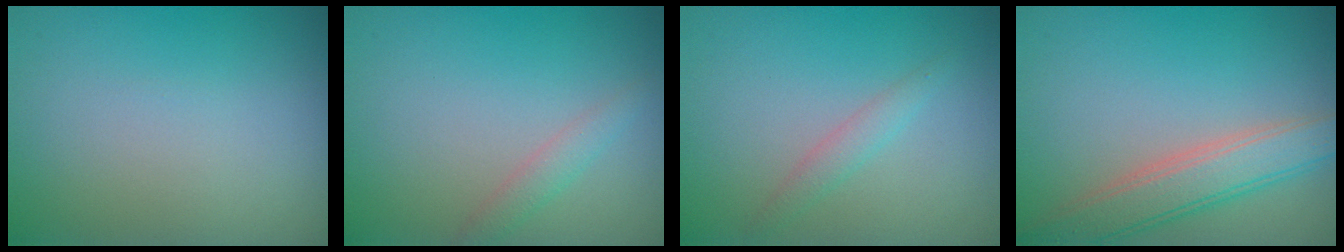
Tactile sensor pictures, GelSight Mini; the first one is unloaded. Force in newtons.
{"total": 1.4, "press": 1.4, "slide": 0.0}
{"total": 1.4, "press": 1.4, "slide": 0.1}
{"total": 4.8, "press": 4.8, "slide": 0.1}